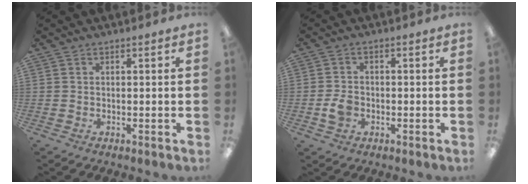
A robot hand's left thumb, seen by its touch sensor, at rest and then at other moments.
{"total": 3.7, "force": [-1.0, 2.9, 2.1], "torque": [-0.041, 0.005, -0.019]}